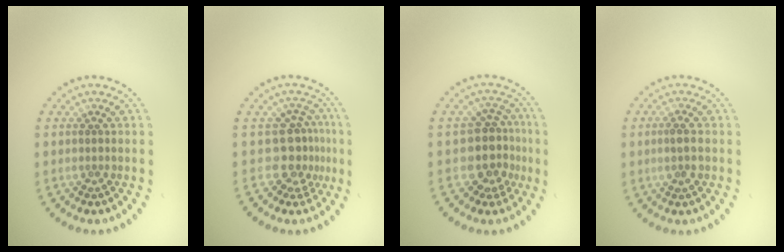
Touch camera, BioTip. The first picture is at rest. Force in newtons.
{"total": 3.2, "press": 2.3, "slide": 2.1}
{"total": 3.8, "press": 3.1, "slide": 2.3}
{"total": 1.7, "press": 1.6, "slide": 0.6}